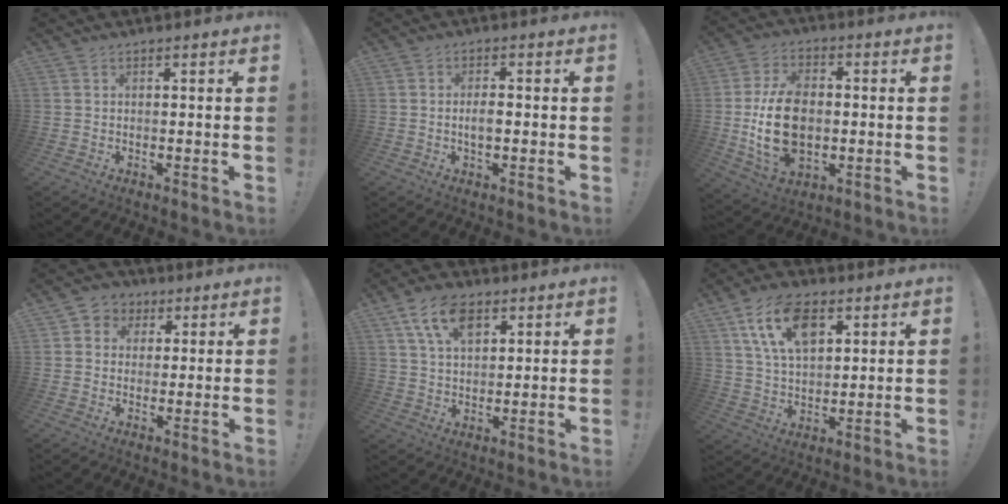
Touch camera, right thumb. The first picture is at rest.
{"total": 3.3, "force": [-0.7, 1.4, 2.9], "torque": [-0.038, 0.001, -0.016]}
{"total": 17.9, "force": [-1.6, 12.0, 13.2], "torque": [-0.244, 0.003, -0.023]}
{"total": 5.4, "force": [0.9, 5.2, 1.2], "torque": [-0.014, 0.001, 0.018]}
{"total": 11.3, "force": [5.7, 6.5, 7.3], "torque": [-0.129, -0.003, 0.107]}
{"total": 15.1, "force": [6.8, 8.7, 10.3], "torque": [-0.176, -0.006, 0.126]}